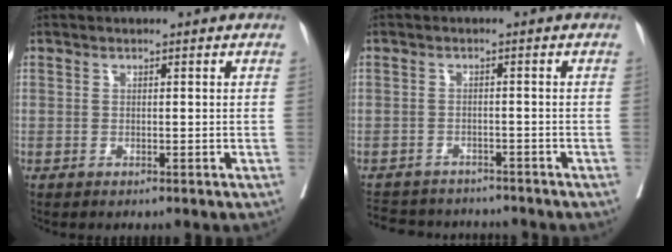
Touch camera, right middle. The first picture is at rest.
{"total": 9.5, "force": [-8.7, 3.3, 1.8], "torque": [-0.033, 0.011, -0.115]}